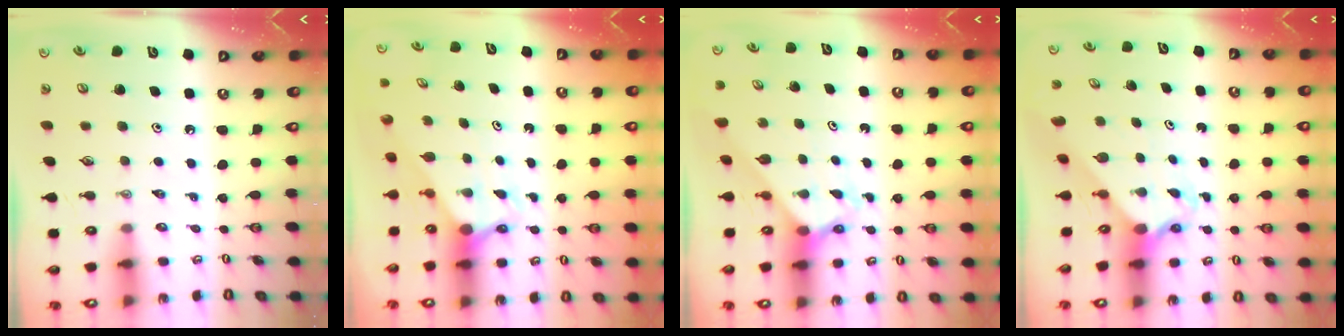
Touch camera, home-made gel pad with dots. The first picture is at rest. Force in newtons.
{"total": 2.9, "press": 2.9, "slide": 0.0}
{"total": 2.7, "press": 2.7, "slide": 0.2}
{"total": 2.3, "press": 2.3, "slide": 0.1}